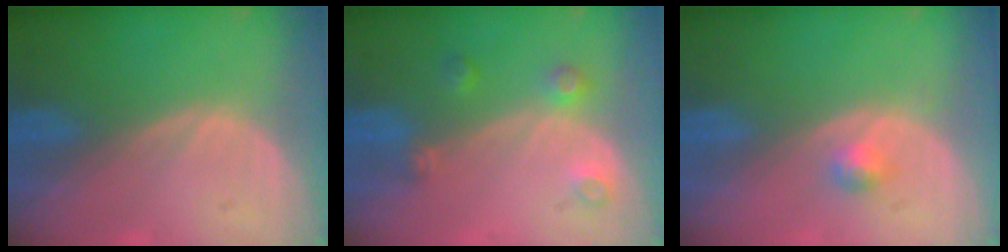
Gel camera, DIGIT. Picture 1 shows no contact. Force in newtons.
{"total": 3.4, "press": 3.0, "slide": 1.5}
{"total": 1.8, "press": 1.6, "slide": 0.9}